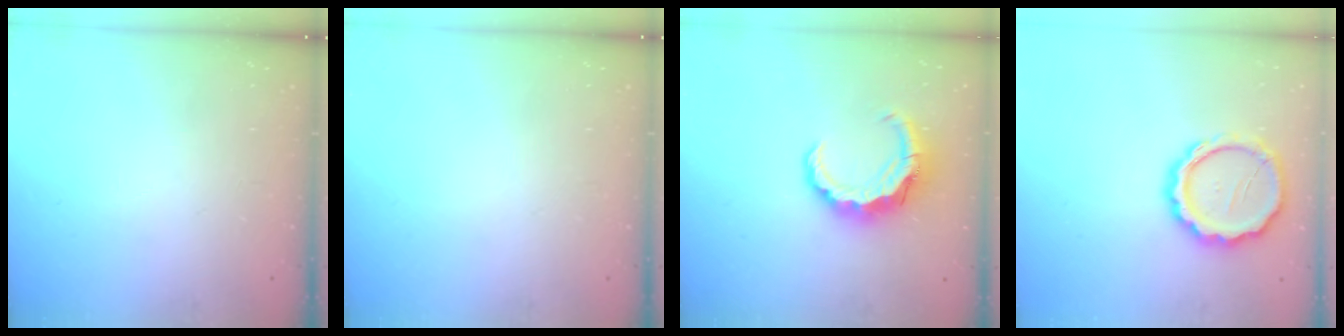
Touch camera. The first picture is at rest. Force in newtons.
{"total": 0.0}
{"total": 9.3, "press": 9.2, "slide": 1.4}
{"total": 13.2, "press": 13.0, "slide": 2.0}